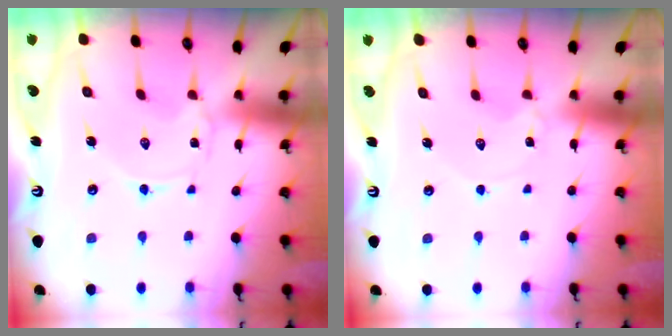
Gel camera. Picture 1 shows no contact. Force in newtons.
{"total": 1.6, "press": 1.6, "slide": 0.2}